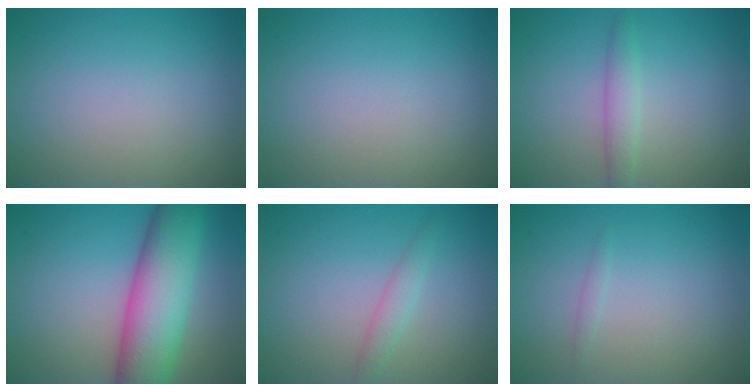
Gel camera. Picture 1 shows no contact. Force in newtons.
{"total": 0.0}
{"total": 1.9, "press": 1.9, "slide": 0.2}
{"total": 9.9, "press": 9.8, "slide": 0.4}
{"total": 1.6, "press": 1.6, "slide": 0.0}
{"total": 0.6, "press": 0.6, "slide": 0.0}